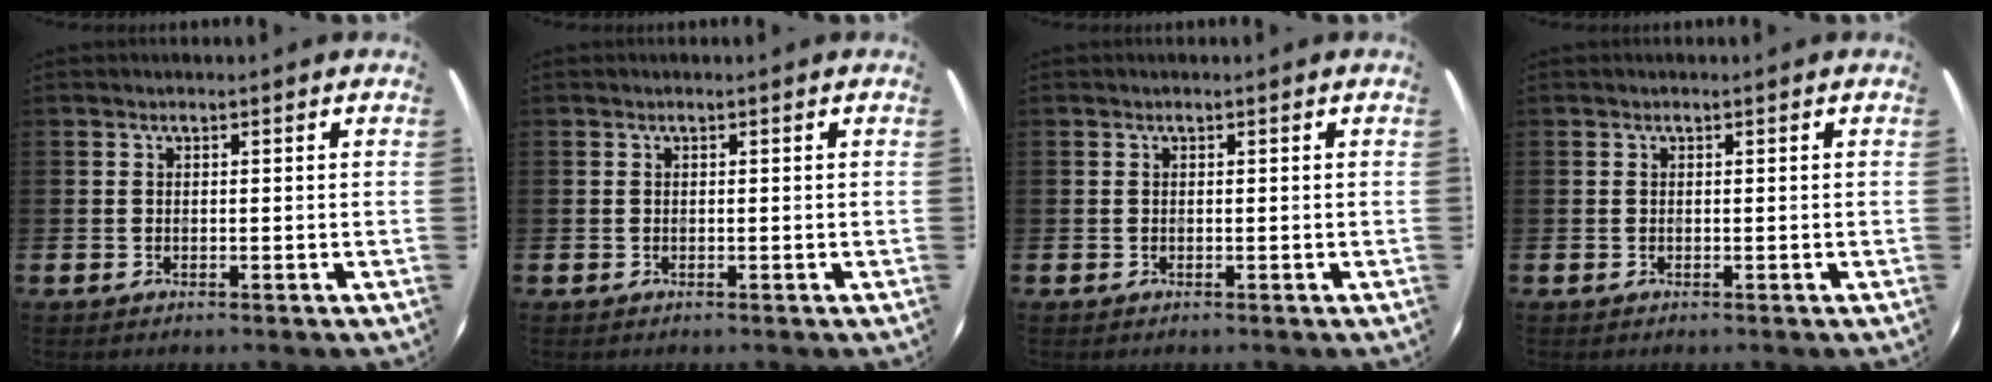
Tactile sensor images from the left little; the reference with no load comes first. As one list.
[{"total": 0.0}, {"total": 0.0}, {"total": 0.0}]